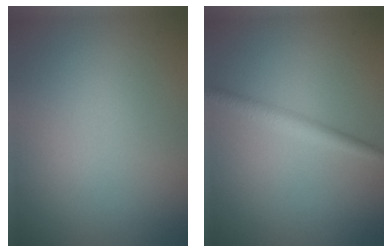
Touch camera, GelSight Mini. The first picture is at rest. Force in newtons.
{"total": 2.1, "press": 2.1, "slide": 0.1}